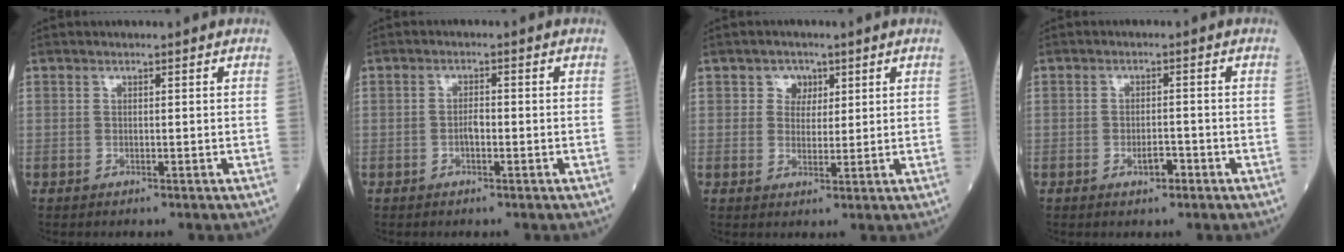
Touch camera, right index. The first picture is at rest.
{"total": 1.7, "force": [-0.5, 0.6, 1.5], "torque": [-0.022, 0.004, -0.012]}
{"total": 3.1, "force": [1.4, 2.6, 0.9], "torque": [-0.008, 0.003, 0.018]}
{"total": 2.4, "force": [-1.3, 0.9, 1.8], "torque": [-0.025, 0.003, -0.020]}